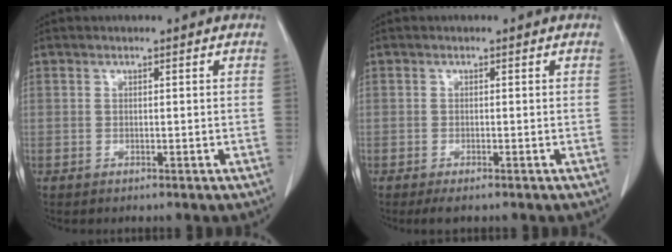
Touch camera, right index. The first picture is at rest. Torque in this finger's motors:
{"motor_torque": [0.22, -0.17, 0.09, 0.03]}